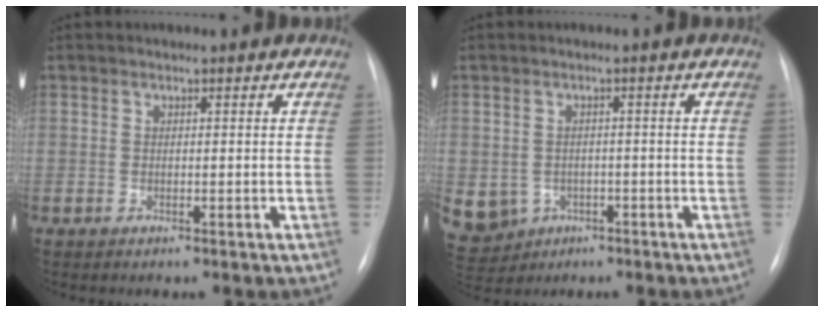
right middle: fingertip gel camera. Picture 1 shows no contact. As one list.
[{"total": 11.0, "force": [-4.2, 9.6, 3.3], "torque": [-0.105, 0.006, -0.047]}]